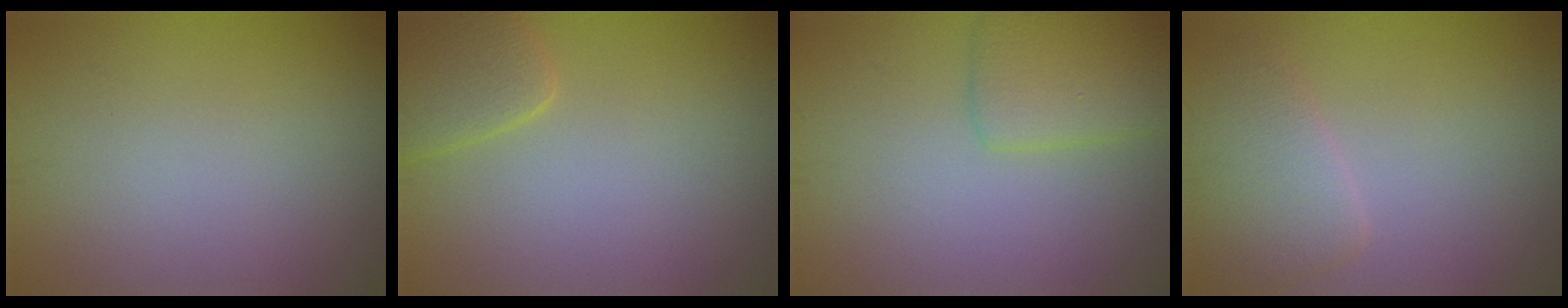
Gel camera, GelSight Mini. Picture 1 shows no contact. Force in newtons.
{"total": 2.5, "press": 2.5, "slide": 0.3}
{"total": 3.1, "press": 3.1, "slide": 0.2}
{"total": 3.1, "press": 3.1, "slide": 0.4}